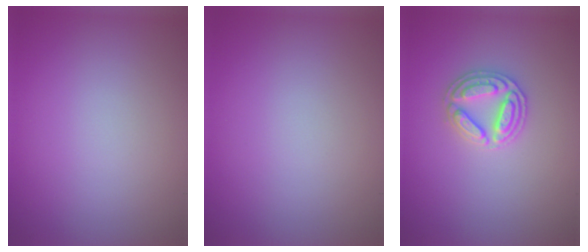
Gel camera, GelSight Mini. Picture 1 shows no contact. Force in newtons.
{"total": 0.0}
{"total": 2.9, "press": 2.9, "slide": 0.2}